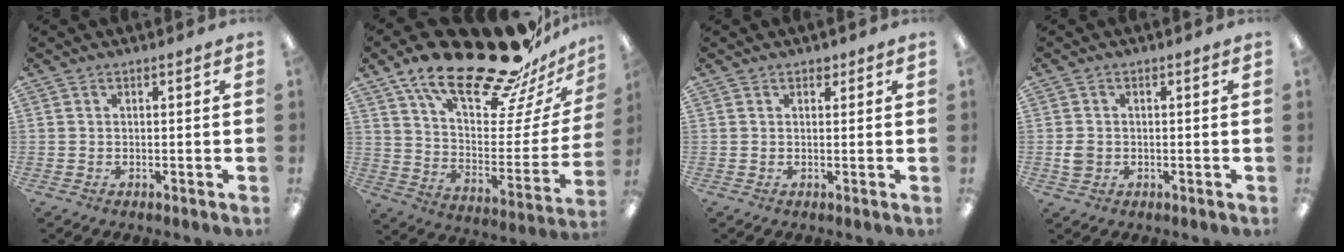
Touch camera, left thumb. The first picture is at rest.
{"total": 25.9, "force": [20.6, 7.7, 13.8], "torque": [-0.214, -0.143, 0.342]}
{"total": 1.6, "force": [1.1, 1.0, 0.7], "torque": [-0.007, -0.002, 0.018]}
{"total": 2.9, "force": [-0.3, 2.4, 1.4], "torque": [-0.018, 0.002, -0.007]}